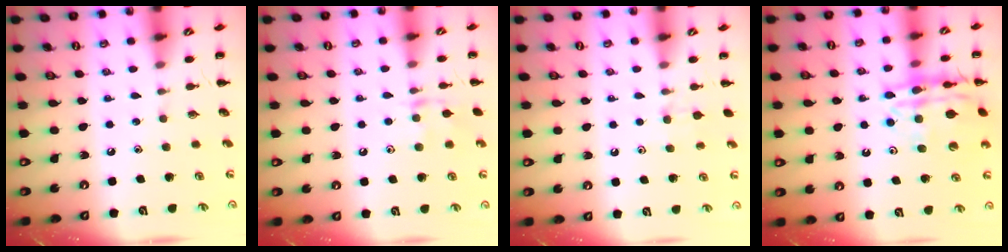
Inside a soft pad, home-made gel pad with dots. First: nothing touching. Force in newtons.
{"total": 8.6, "press": 8.6, "slide": 1.0}
{"total": 6.1, "press": 5.9, "slide": 1.8}
{"total": 17.7, "press": 17.5, "slide": 2.1}